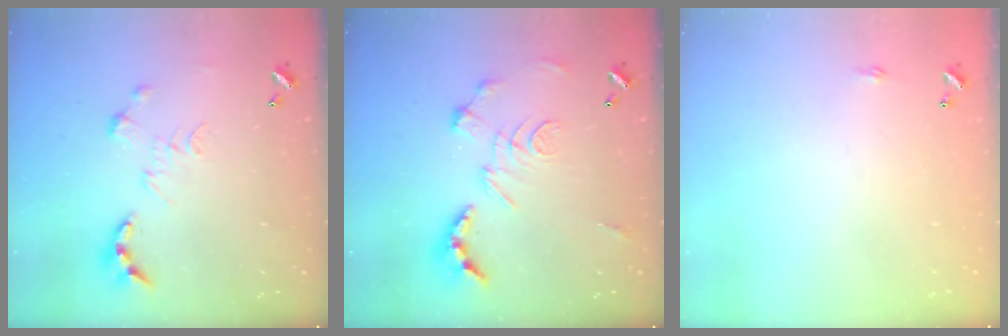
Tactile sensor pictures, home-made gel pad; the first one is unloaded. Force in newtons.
{"total": 2.9, "press": 2.3, "slide": 1.7}
{"total": 2.2, "press": 2.1, "slide": 0.4}